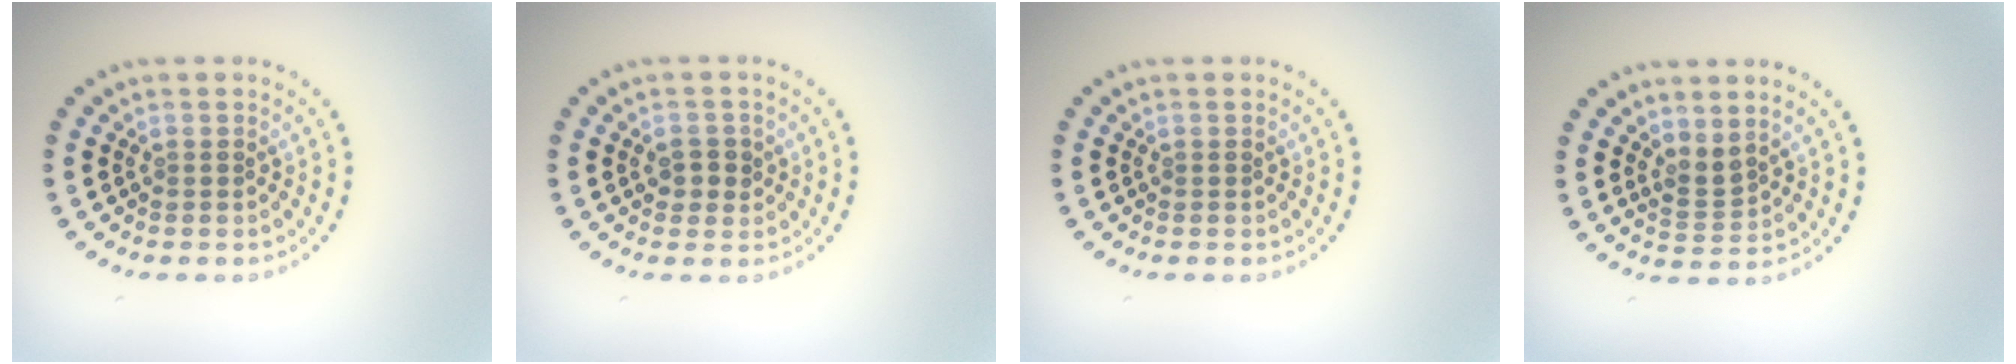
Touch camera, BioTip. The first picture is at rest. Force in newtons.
{"total": 1.9, "press": 1.9, "slide": 0.4}
{"total": 0.0}
{"total": 1.8, "press": 1.3, "slide": 1.1}